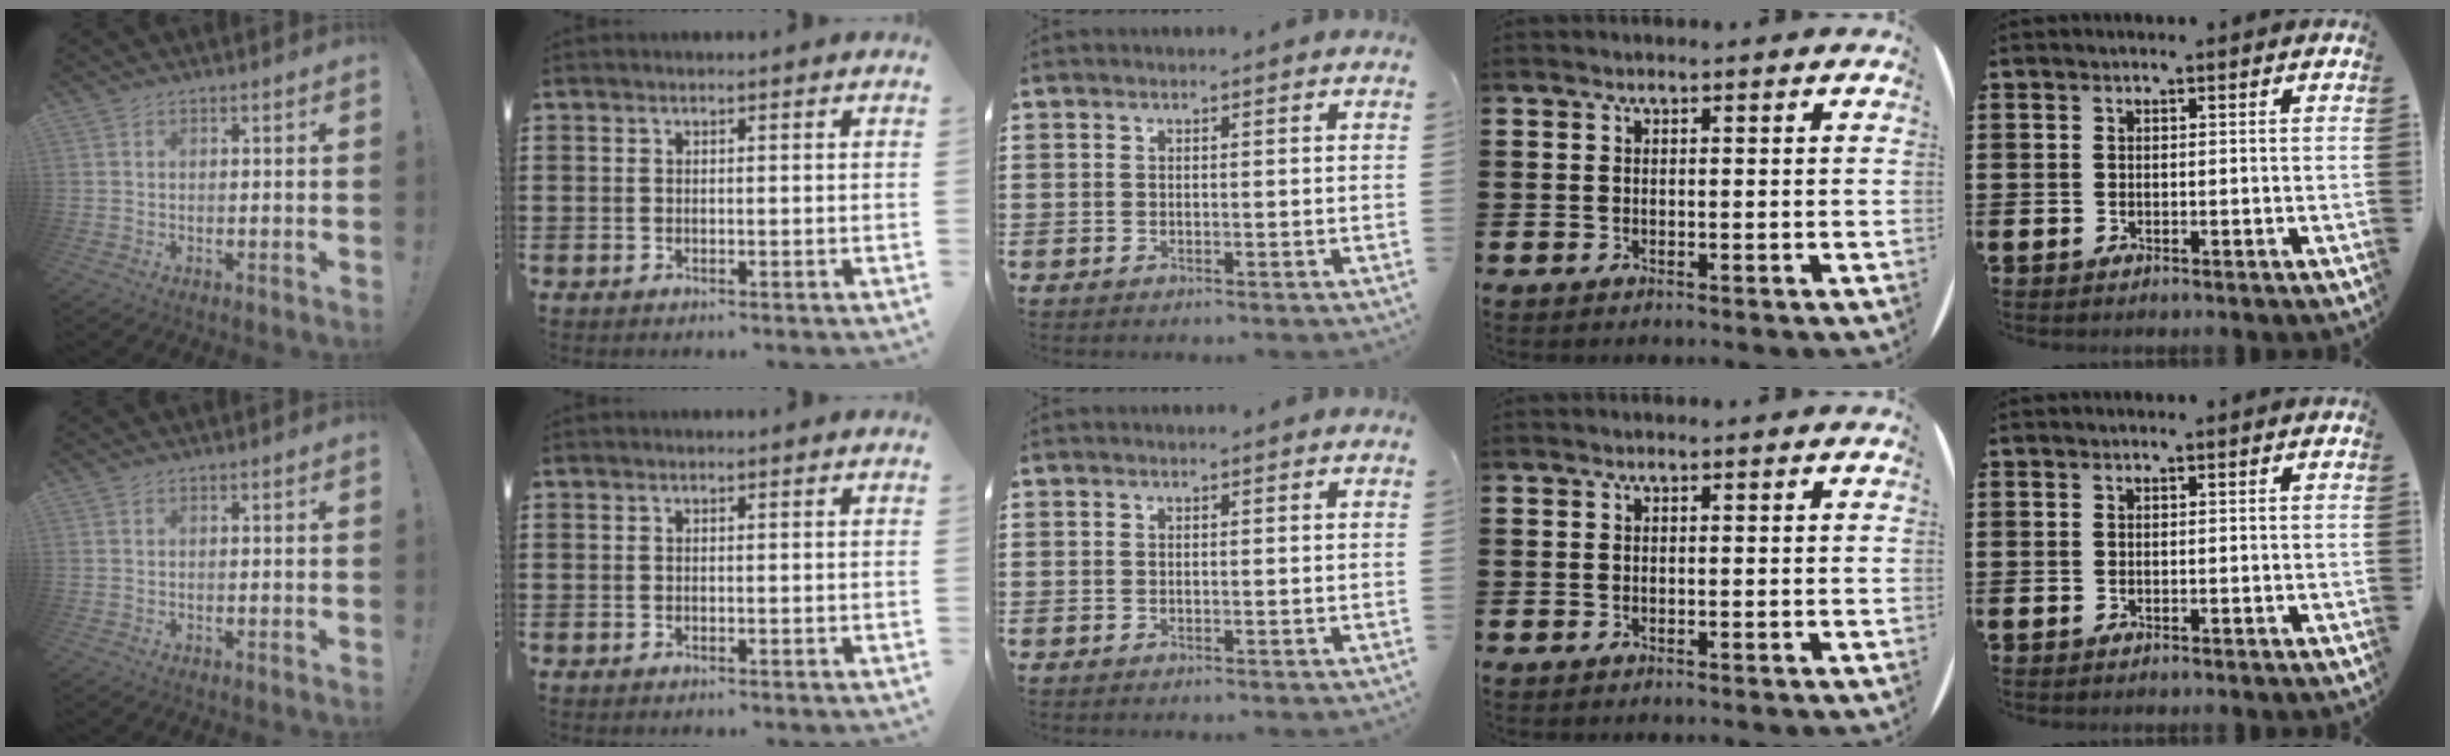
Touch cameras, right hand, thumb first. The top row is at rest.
{}